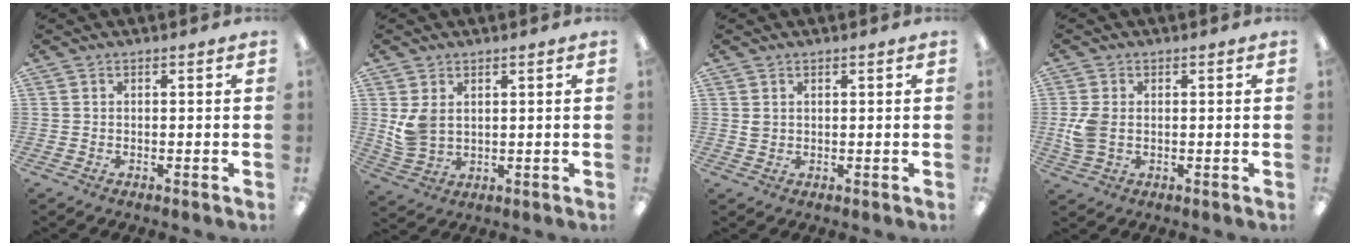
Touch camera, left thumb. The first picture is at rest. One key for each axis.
{"total": 5.6, "fx": 2.0, "fy": 3.9, "fz": 3.5, "tx": -0.083, "ty": -0.004, "tz": 0.040}
{"total": 1.4, "fx": 0.7, "fy": 1.0, "fz": 0.5, "tx": -0.011, "ty": 0.002, "tz": 0.014}
{"total": 5.2, "fx": -0.1, "fy": 3.6, "fz": 3.8, "tx": -0.088, "ty": 0.002, "tz": -0.003}